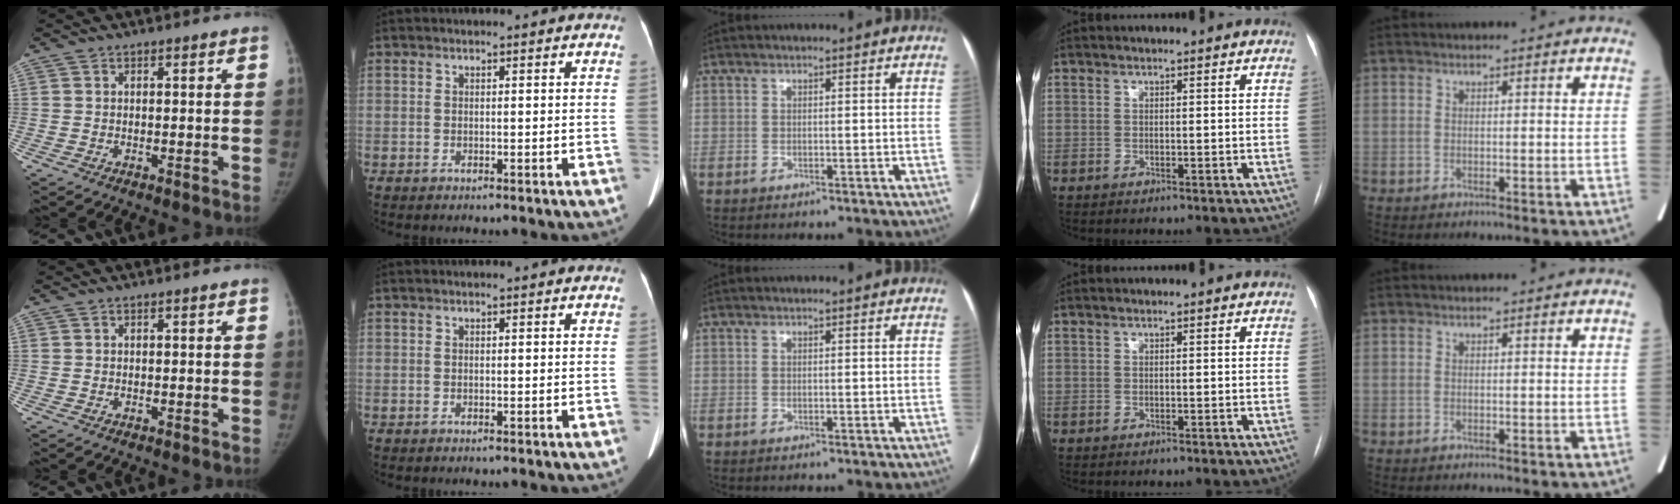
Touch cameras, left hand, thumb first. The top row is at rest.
{}